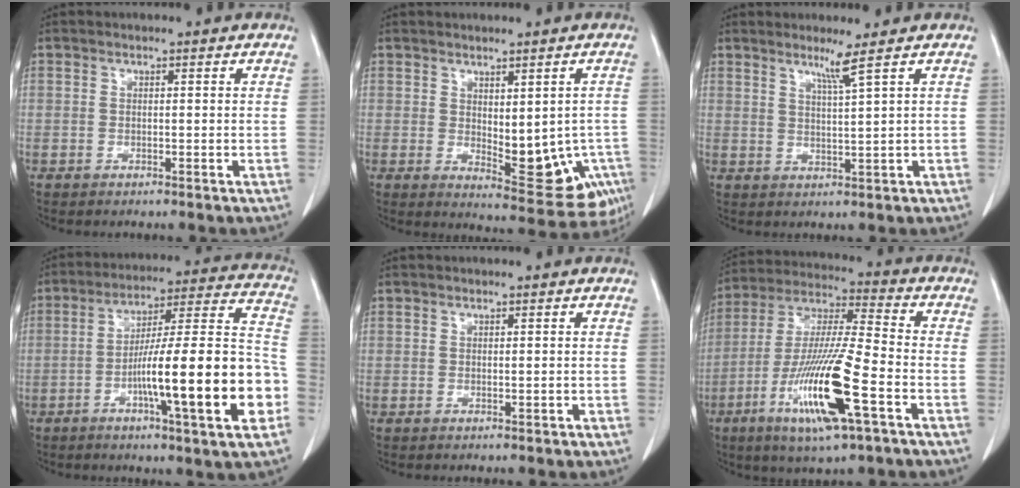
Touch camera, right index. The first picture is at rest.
{"total": 10.8, "force": [-2.4, 4.8, 9.4], "torque": [-0.092, -0.008, -0.018]}
{"total": 2.9, "force": [1.9, -1.3, 1.8], "torque": [-0.038, -0.015, 0.040]}
{"total": 20.9, "force": [-6.3, 1.1, 19.9], "torque": [-0.270, 0.012, -0.096]}
{"total": 0.0}
{"total": 17.4, "force": [-6.8, 1.1, 15.9], "torque": [-0.323, -0.024, -0.125]}